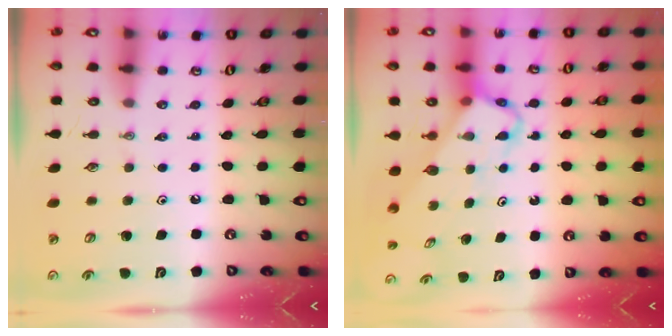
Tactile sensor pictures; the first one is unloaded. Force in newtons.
{"total": 3.9, "press": 3.8, "slide": 0.2}